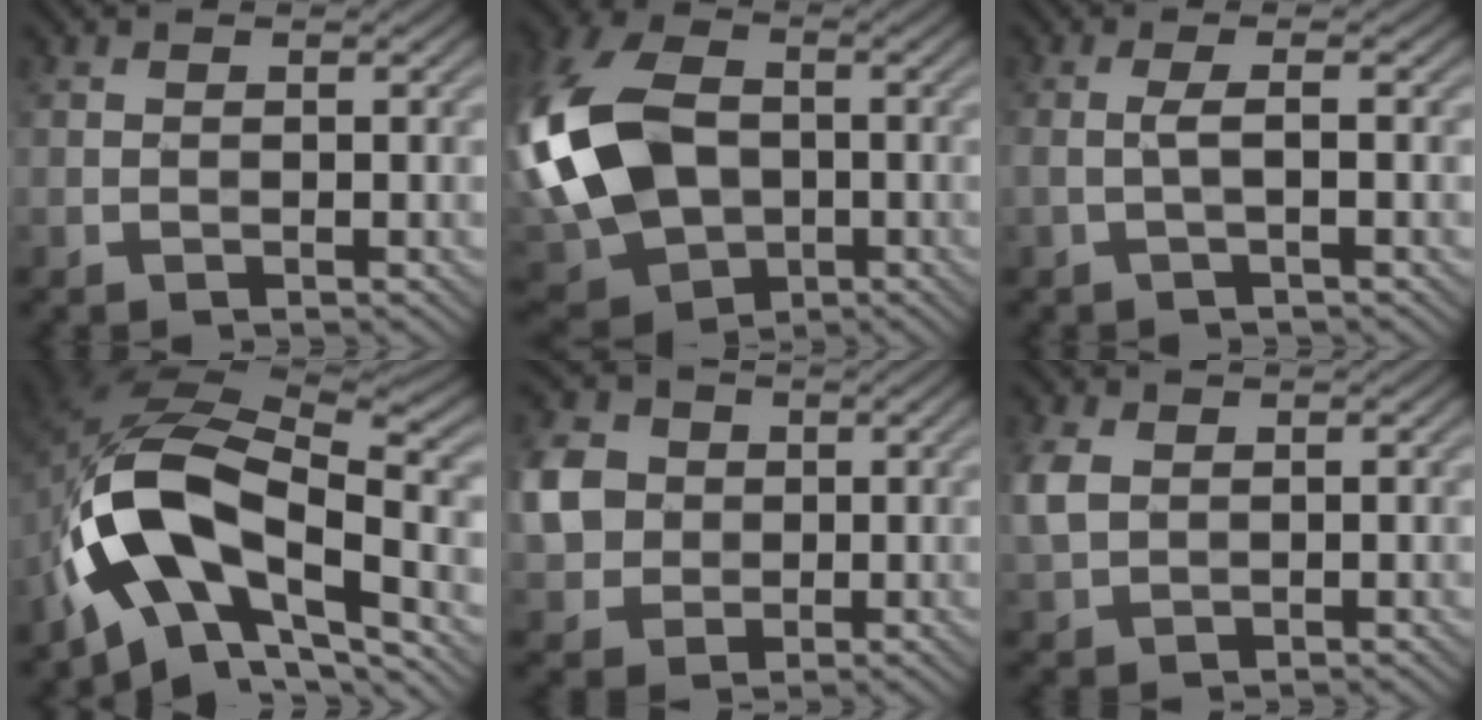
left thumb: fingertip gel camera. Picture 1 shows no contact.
{"total": 16.7, "force": [-1.7, 11.9, 11.7], "torque": [-0.308, -0.006, -0.040]}
{"total": 1.8, "force": [-0.3, 0.2, 1.7], "torque": [-0.031, 0.007, -0.016]}
{"total": 14.4, "force": [-5.2, 7.4, 11.2], "torque": [-0.219, -0.007, -0.107]}
{"total": 6.4, "force": [0.4, 5.8, 2.7], "torque": [-0.086, 0.003, 0.005]}
{"total": 3.4, "force": [0.8, 2.5, 2.2], "torque": [-0.069, 0.002, 0.018]}